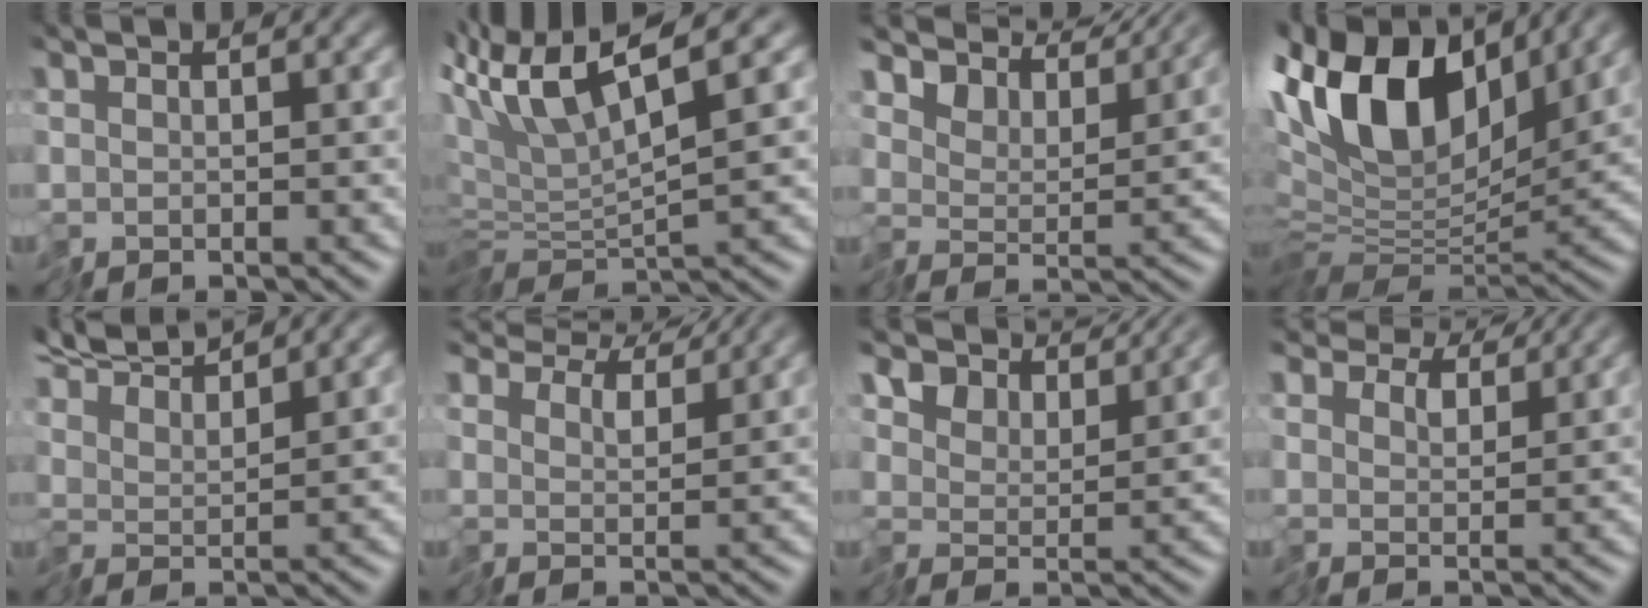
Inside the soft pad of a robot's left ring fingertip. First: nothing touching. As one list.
[{"total": 6.1, "force": [2.1, 1.0, 5.7], "torque": [-0.113, 0.005, 0.036]}, {"total": 5.0, "force": [4.4, 1.7, 1.5], "torque": [-0.031, 0.005, 0.065]}, {"total": 12.9, "force": [4.8, 7.3, 9.4], "torque": [-0.179, 0.024, 0.081]}, {"total": 6.2, "force": [5.7, 0.8, 2.4], "torque": [-0.062, 0.018, 0.098]}, {"total": 6.9, "force": [6.1, 2.2, 2.3], "torque": [-0.061, 0.013, 0.087]}, {"total": 3.9, "force": [3.5, 1.4, 0.7], "torque": [-0.023, 0.003, 0.049]}, {"total": 5.7, "force": [4.8, 2.4, 2.0], "torque": [-0.049, 0.009, 0.067]}]